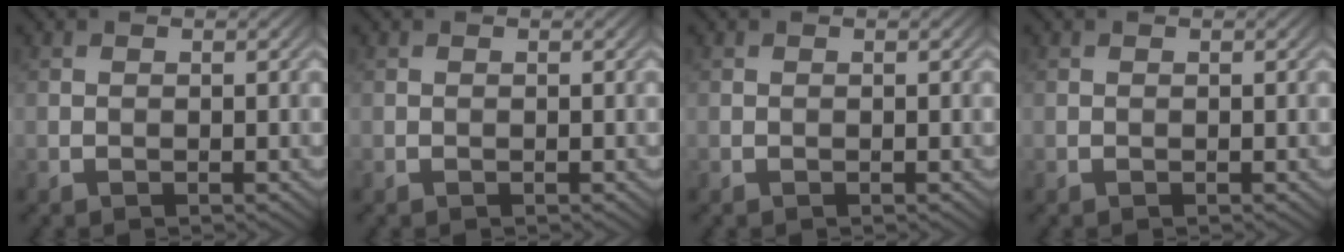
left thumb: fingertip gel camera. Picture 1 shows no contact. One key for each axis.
{"total": 0.0}
{"total": 0.0}
{"total": 0.0}